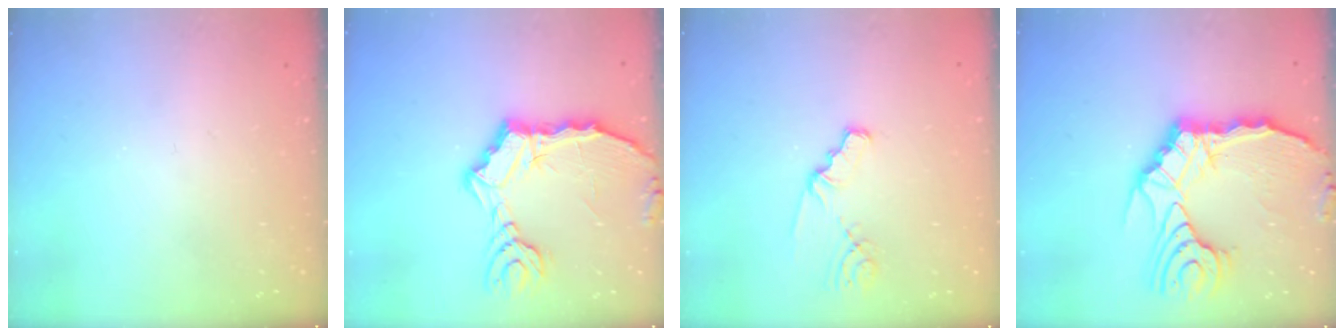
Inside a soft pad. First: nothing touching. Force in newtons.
{"total": 12.7, "press": 12.6, "slide": 1.8}
{"total": 1.9, "press": 1.9, "slide": 0.3}
{"total": 17.7, "press": 17.5, "slide": 2.2}